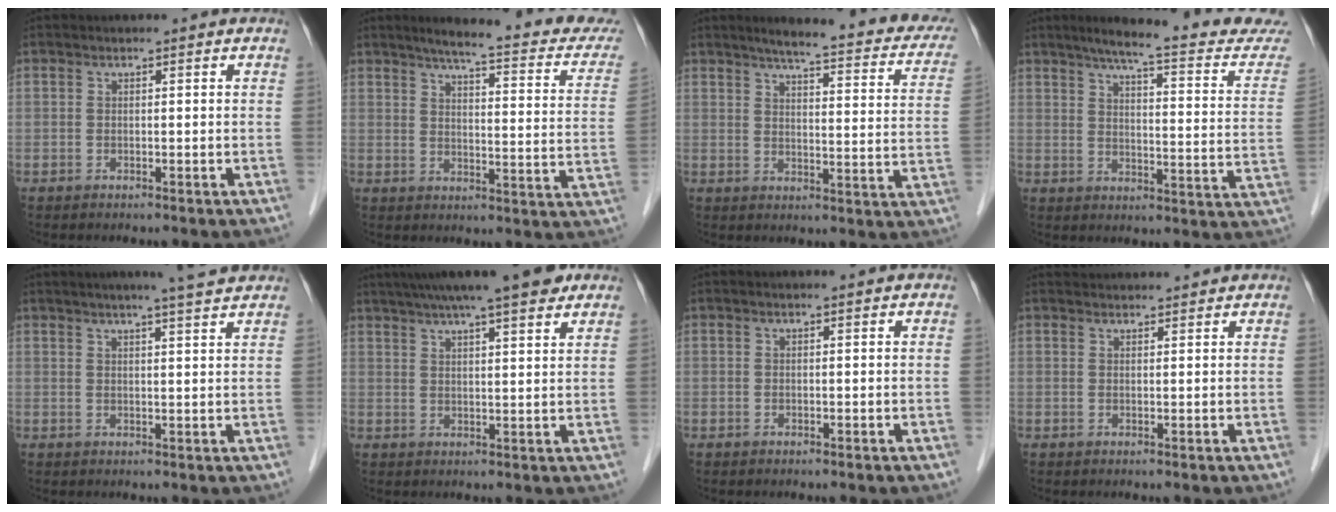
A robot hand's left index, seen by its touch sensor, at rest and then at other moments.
{"total": 19.4, "force": [16.8, 2.1, 9.5], "torque": [-0.109, -0.033, 0.192]}
{"total": 21.3, "force": [17.6, 3.2, 11.5], "torque": [-0.135, -0.018, 0.196]}
{"total": 19.5, "force": [17.4, 0.7, 8.9], "torque": [-0.114, -0.058, 0.206]}
{"total": 8.3, "force": [7.0, -0.3, 4.4], "torque": [-0.065, 0.013, 0.080]}
{"total": 14.3, "force": [11.2, 1.5, 8.8], "torque": [-0.140, 0.026, 0.156]}
{"total": 0.0}
{"total": 4.0, "force": [3.9, 0.5, 0.6], "torque": [-0.007, 0.031, 0.051]}